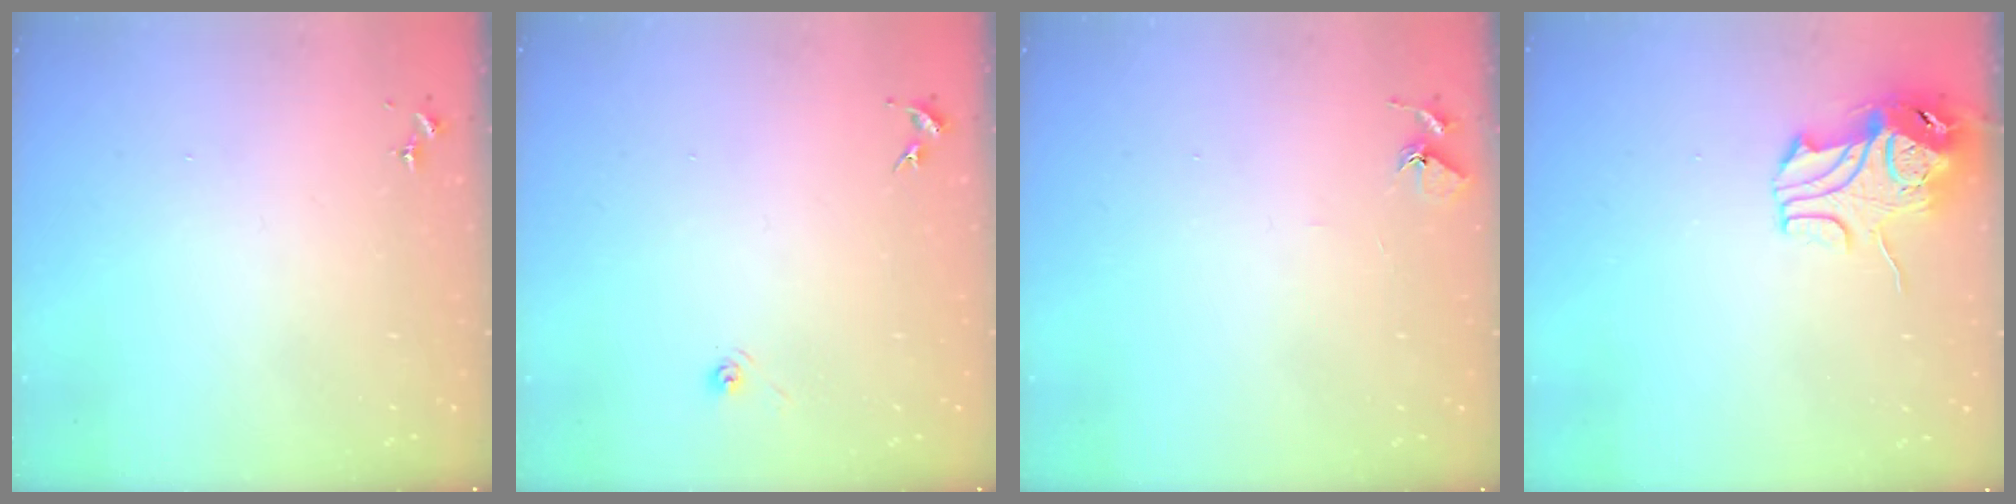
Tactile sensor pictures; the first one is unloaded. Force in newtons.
{"total": 3.1, "press": 2.6, "slide": 1.8}
{"total": 5.7, "press": 5.7, "slide": 0.7}
{"total": 10.3, "press": 10.2, "slide": 1.5}